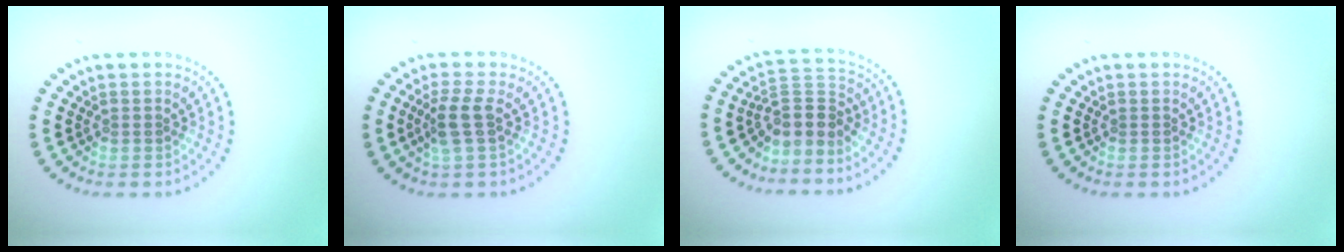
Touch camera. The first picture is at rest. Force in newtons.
{"total": 2.5, "press": 2.0, "slide": 1.5}
{"total": 3.1, "press": 2.2, "slide": 2.2}
{"total": 0.0}